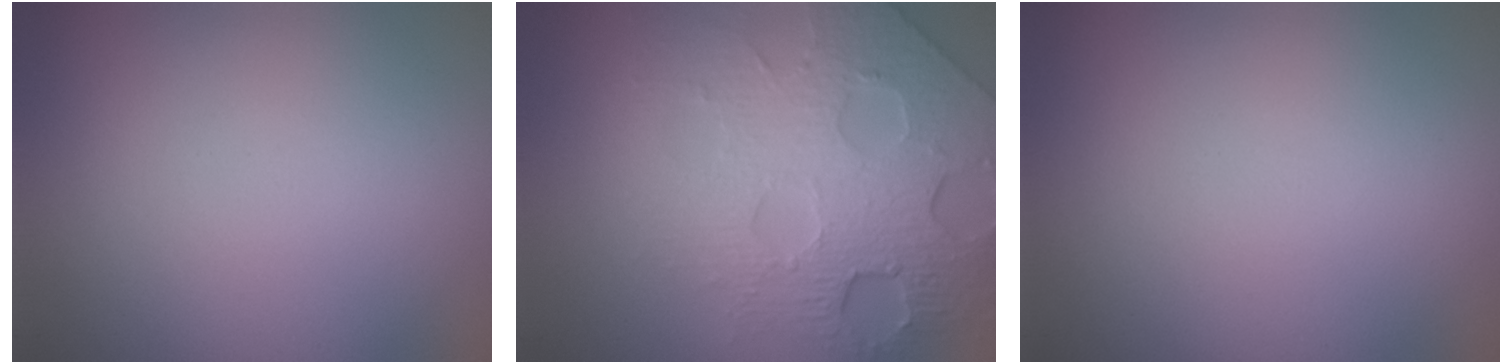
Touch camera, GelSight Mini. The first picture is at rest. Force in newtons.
{"total": 7.9, "press": 5.5, "slide": 5.7}
{"total": 0.0}